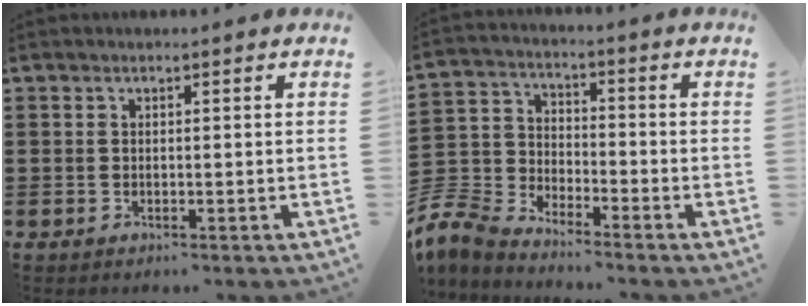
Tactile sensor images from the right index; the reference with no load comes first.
{"total": 6.5, "force": [-6.1, 1.9, 1.3], "torque": [-0.071, -0.005, -0.135]}